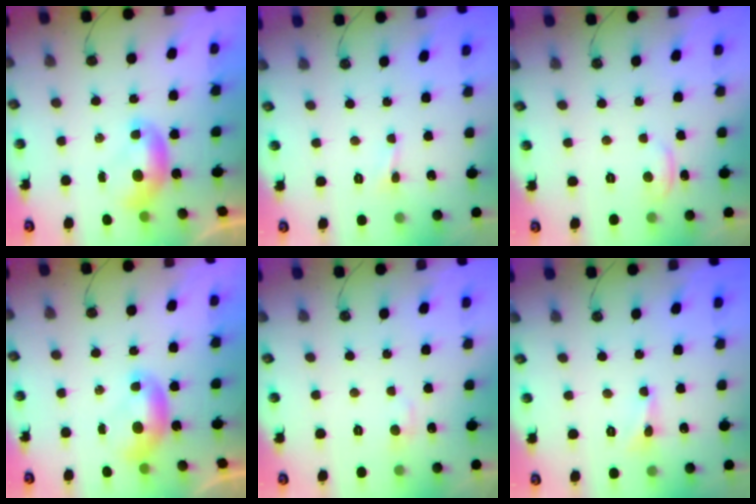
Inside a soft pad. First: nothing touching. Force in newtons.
{"total": 1.3, "press": 1.2, "slide": 0.4}
{"total": 1.8, "press": 1.7, "slide": 0.5}
{"total": 0.0}
{"total": 1.2, "press": 0.8, "slide": 0.8}
{"total": 1.7, "press": 1.6, "slide": 0.5}